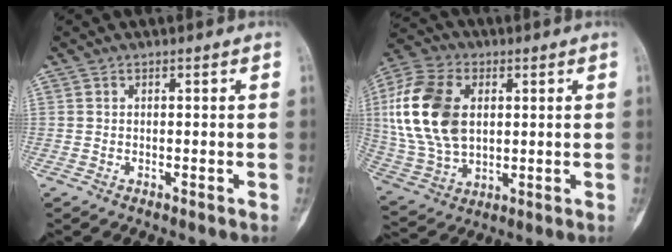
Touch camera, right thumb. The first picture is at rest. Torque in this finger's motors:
{"motor_torque": [-0.41, 2.46, 1.18, 0.50, 0.60]}